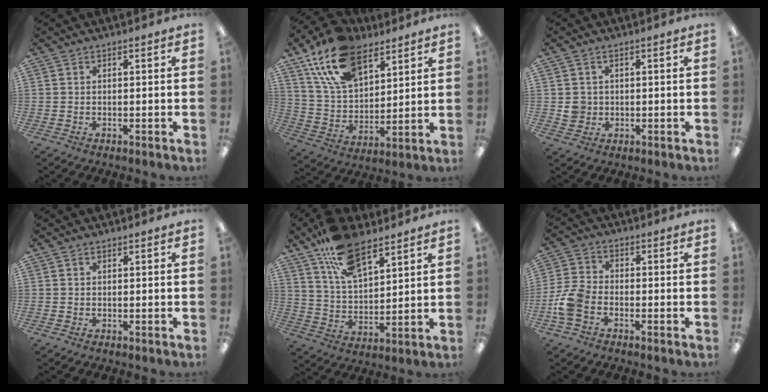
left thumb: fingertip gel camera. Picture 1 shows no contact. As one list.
[{"total": 18.6, "force": [11.5, 10.2, 10.5], "torque": [-0.205, -0.035, 0.214]}, {"total": 3.5, "force": [0.3, 3.4, 0.9], "torque": [-0.013, 0.003, 0.006]}, {"total": 0.0}, {"total": 14.5, "force": [9.6, 6.8, 8.5], "torque": [-0.150, -0.039, 0.176]}, {"total": 7.6, "force": [-3.3, 4.8, 4.8], "torque": [-0.105, 0.013, -0.060]}]